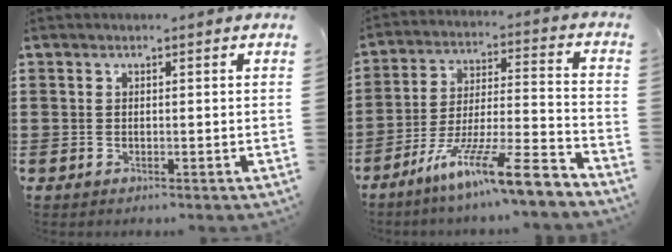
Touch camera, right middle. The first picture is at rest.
{"total": 12.8, "force": [-10.0, 0.8, 7.9], "torque": [-0.127, 0.021, -0.186]}